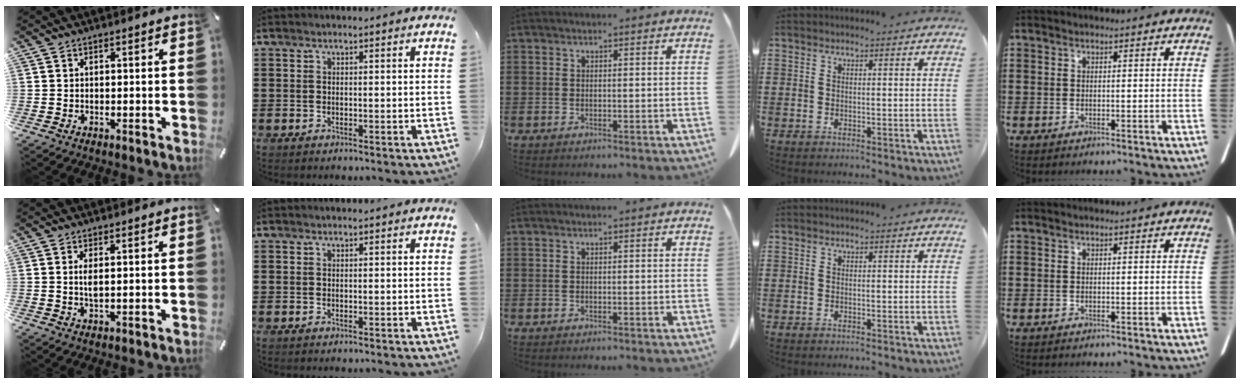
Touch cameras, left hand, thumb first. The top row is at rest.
{"thumb": {"total": 2.5, "force": [0.6, 0.6, 2.4], "torque": [-0.057, -0.001, 0.006]}}